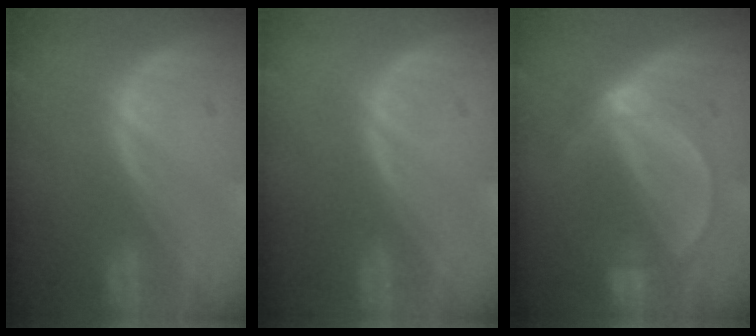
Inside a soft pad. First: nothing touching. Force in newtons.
{"total": 0.0}
{"total": 5.0, "press": 4.5, "slide": 2.2}